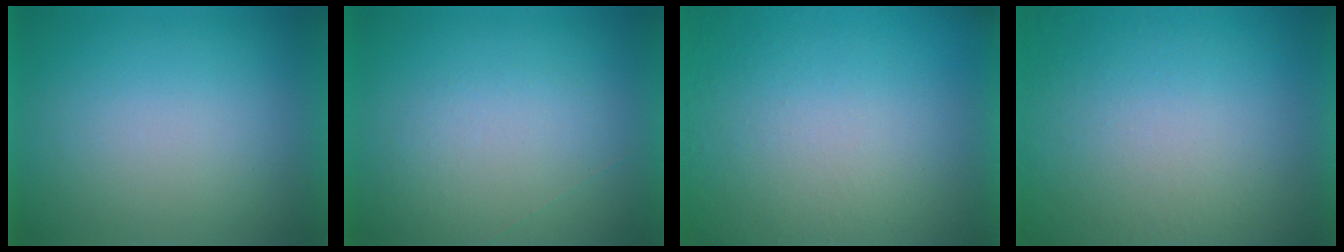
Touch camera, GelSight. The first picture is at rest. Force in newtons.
{"total": 1.0}
{"total": 5.0}
{"total": 5.8}